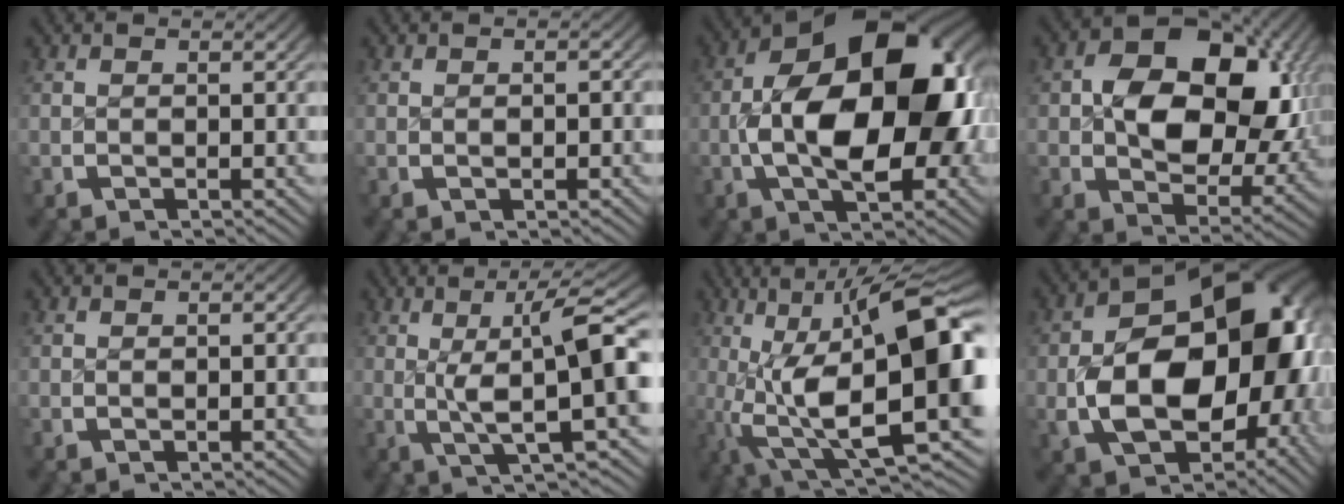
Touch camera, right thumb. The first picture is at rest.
{"total": 0.9, "force": [-0.2, 0.6, 0.7], "torque": [-0.015, -0.006, -0.002]}
{"total": 21.6, "force": [0.5, 12.5, 17.6], "torque": [-0.264, -0.028, 0.015]}
{"total": 15.2, "force": [1.2, 10.1, 11.3], "torque": [-0.178, -0.022, 0.023]}
{"total": 0.6, "force": [-0.1, 0.4, 0.4], "torque": [-0.011, -0.005, -0.002]}
{"total": 10.4, "force": [0.8, 3.5, 9.8], "torque": [-0.156, -0.003, 0.021]}
{"total": 22.4, "force": [-1.2, 12.0, 18.8], "torque": [-0.321, -0.075, 0.021]}
{"total": 22.9, "force": [-0.6, 14.6, 17.6], "torque": [-0.278, -0.053, 0.011]}